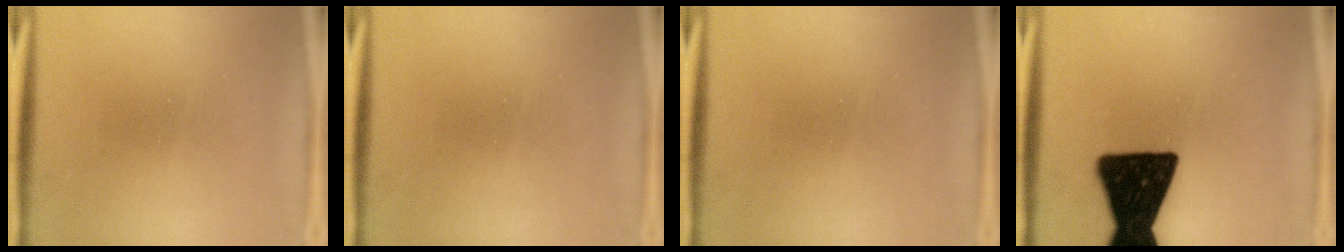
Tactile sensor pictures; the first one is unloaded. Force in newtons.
{"total": 0.0}
{"total": 0.0}
{"total": 18.8}